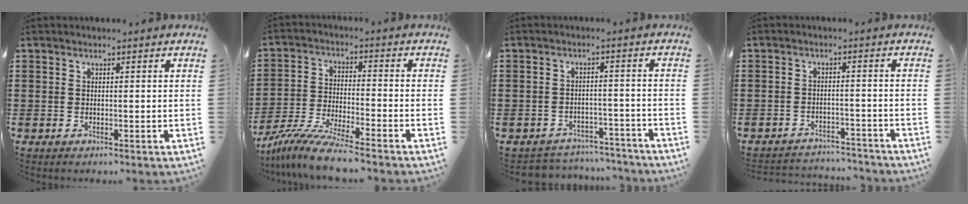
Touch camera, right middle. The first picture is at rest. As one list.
[{"total": 8.5, "force": [-7.6, 0.1, 3.8], "torque": [-0.078, -0.002, -0.147]}, {"total": 3.7, "force": [-3.6, 0.5, -0.1], "torque": [-0.005, 0.002, -0.078]}, {"total": 3.2, "force": [-3.2, 0.4, -0.3], "torque": [-0.002, 0.001, -0.070]}]